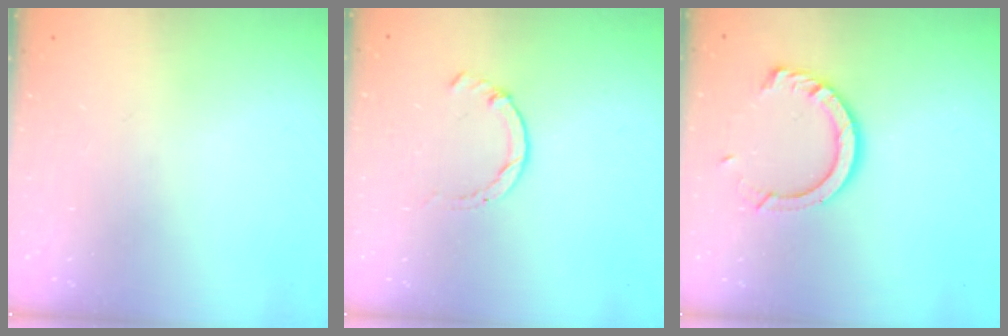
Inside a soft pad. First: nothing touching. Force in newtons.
{"total": 1.7, "press": 1.7, "slide": 0.3}
{"total": 10.0, "press": 10.0, "slide": 0.9}